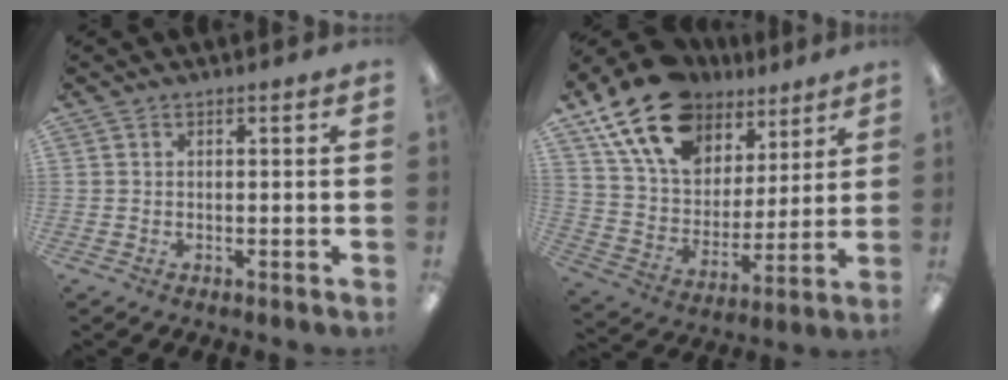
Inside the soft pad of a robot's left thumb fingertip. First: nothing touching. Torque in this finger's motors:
{"motor_torque": [1.73, 1.85, 1.40, -1.37, 0.30]}